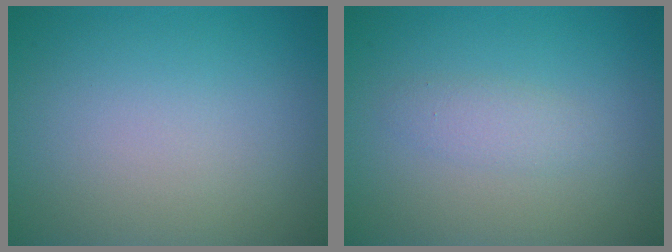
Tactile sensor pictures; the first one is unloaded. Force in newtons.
{"total": 1.4, "press": 1.4, "slide": 0.0}